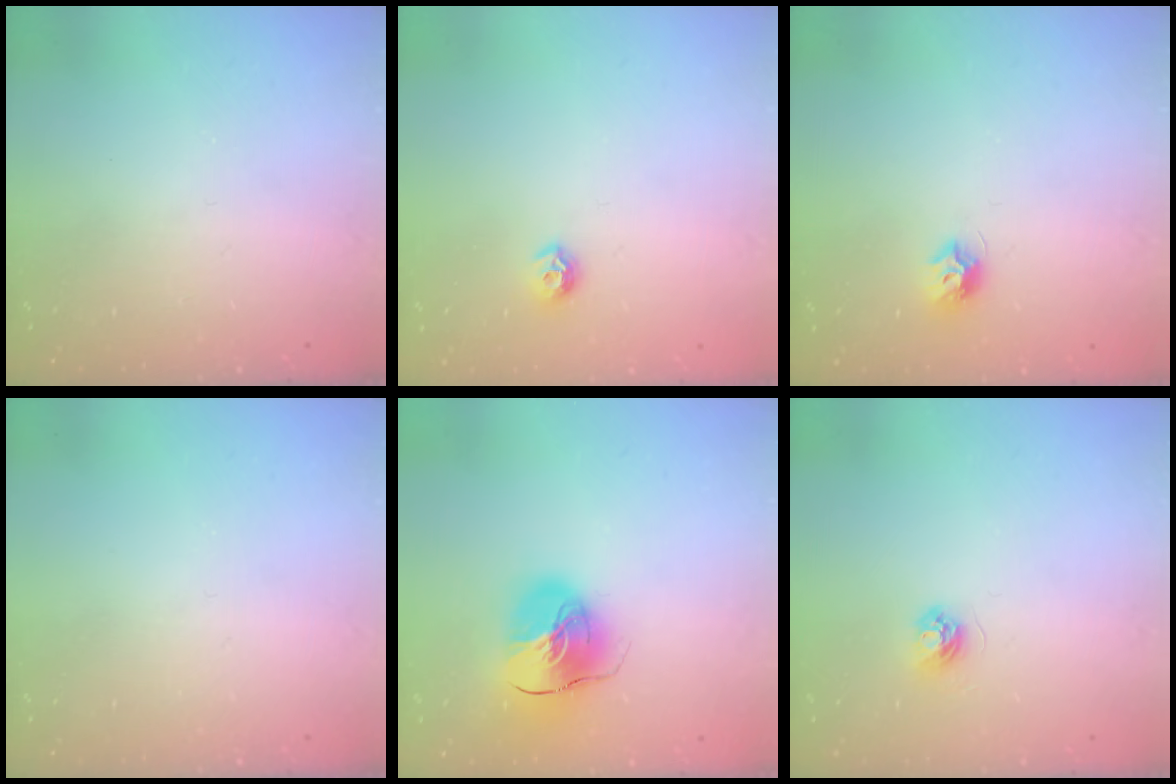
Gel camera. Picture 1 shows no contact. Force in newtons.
{"total": 6.8, "press": 6.7, "slide": 1.0}
{"total": 7.1, "press": 7.1, "slide": 0.5}
{"total": 0.0}
{"total": 13.3, "press": 13.2, "slide": 2.2}
{"total": 4.0, "press": 4.0, "slide": 0.4}